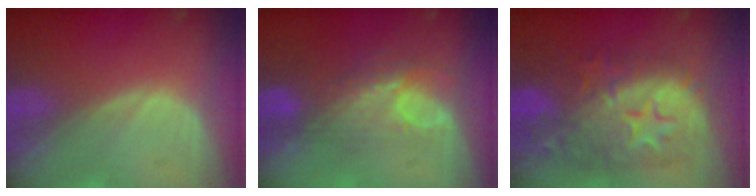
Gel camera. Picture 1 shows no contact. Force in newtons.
{"total": 7.5, "press": 6.5, "slide": 3.7}
{"total": 12.4, "press": 12.3, "slide": 1.0}